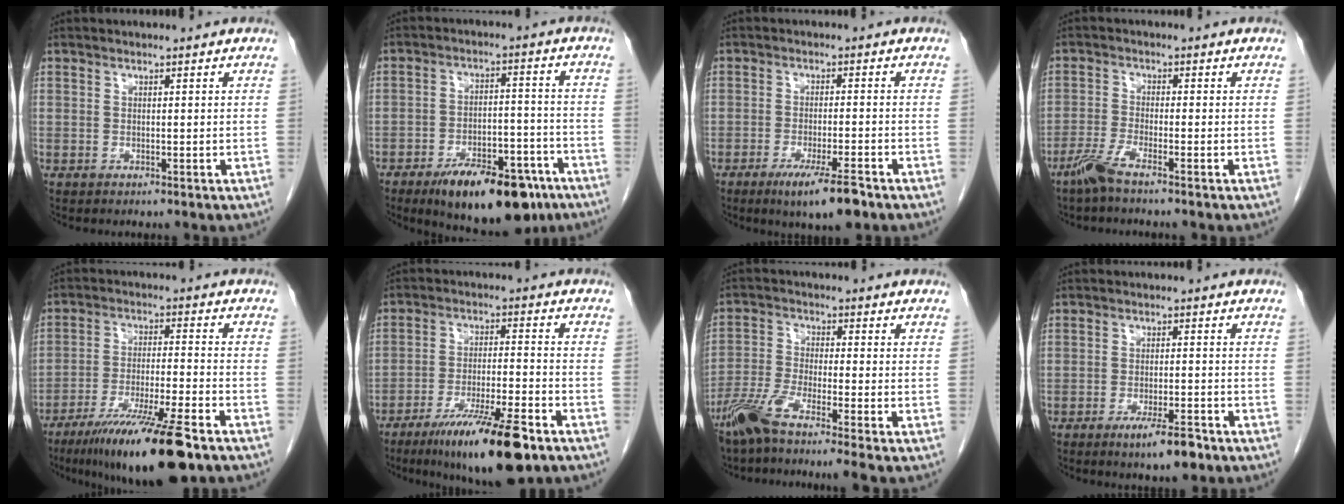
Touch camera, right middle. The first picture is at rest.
{"total": 15.3, "force": [-10.3, 5.6, 9.8], "torque": [-0.121, 0.011, -0.154]}
{"total": 7.2, "force": [-4.7, 0.5, 5.5], "torque": [-0.091, -0.015, -0.075]}
{"total": 3.7, "force": [-2.8, -0.2, 2.3], "torque": [-0.055, -0.009, -0.065]}
{"total": 15.5, "force": [-10.7, 0.6, 11.2], "torque": [-0.181, -0.038, -0.182]}
{"total": 13.9, "force": [-9.0, 1.5, 10.5], "torque": [-0.172, -0.027, -0.149]}
{"total": 8.2, "force": [-6.3, -1.0, 5.2], "torque": [-0.106, -0.025, -0.120]}
{"total": 5.2, "force": [-3.4, 0.7, 3.9], "torque": [-0.065, -0.007, -0.052]}